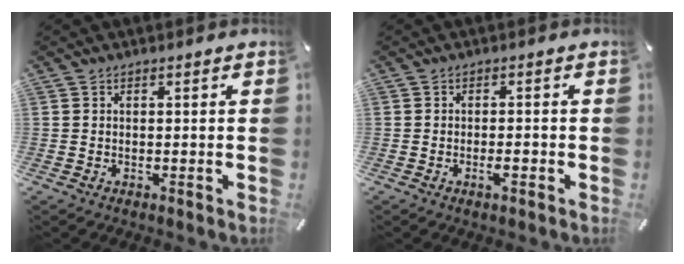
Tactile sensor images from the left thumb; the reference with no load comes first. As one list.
[{"total": 2.5, "force": [-1.0, 0.8, 2.1], "torque": [-0.036, 0.004, -0.019]}]